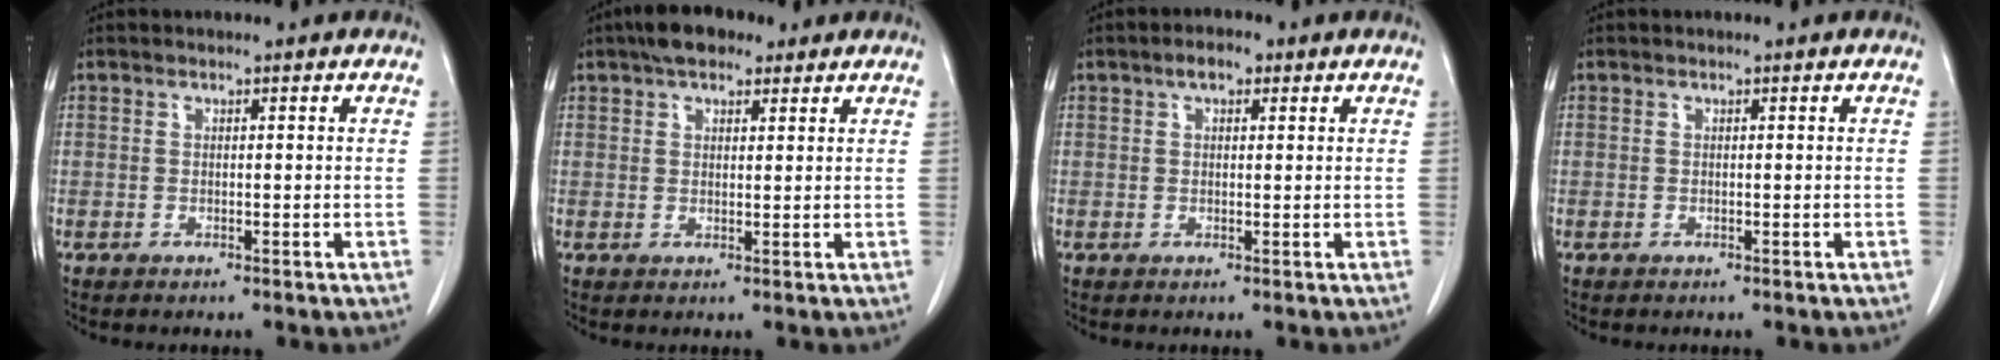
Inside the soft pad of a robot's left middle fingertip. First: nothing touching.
{"total": 5.9, "force": [4.1, 2.5, 3.4], "torque": [-0.061, 0.024, 0.069]}
{"total": 2.6, "force": [1.4, 1.2, 1.8], "torque": [-0.032, 0.010, 0.023]}
{"total": 0.0}